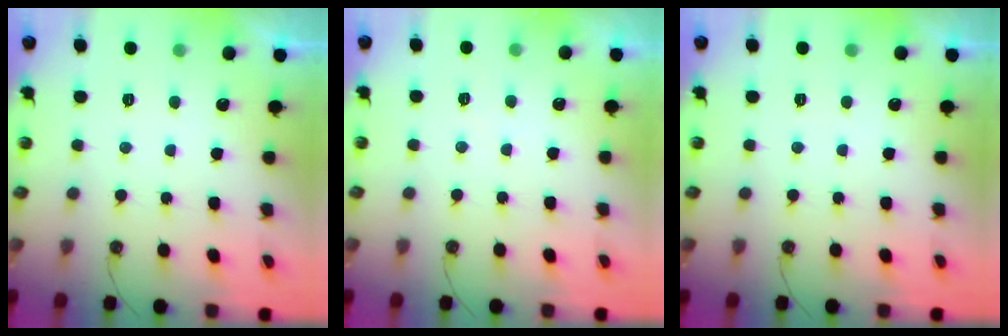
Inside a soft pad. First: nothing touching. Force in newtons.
{"total": 3.0, "press": 2.9, "slide": 0.5}
{"total": 0.0}